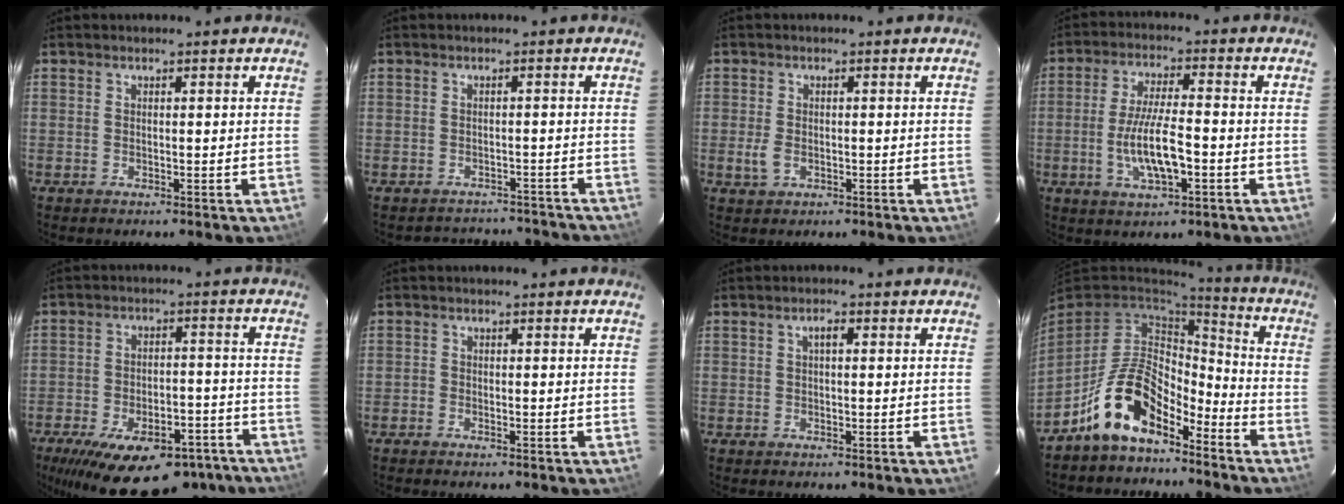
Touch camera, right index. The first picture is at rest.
{"total": 9.9, "force": [-8.8, 4.2, 1.7], "torque": [-0.026, 0.031, -0.100]}
{"total": 2.8, "force": [-0.7, 1.9, 1.9], "torque": [-0.040, -0.002, -0.010]}
{"total": 9.7, "force": [-2.7, 2.7, 8.9], "torque": [-0.177, -0.004, -0.046]}
{"total": 22.3, "force": [-15.8, 9.8, 12.4], "torque": [-0.225, -0.011, -0.206]}
{"total": 0.9, "force": [-0.7, 0.4, 0.2], "torque": [-0.010, 0.002, -0.017]}
{"total": 1.6, "force": [0.4, 0.6, 1.4], "torque": [-0.026, 0.008, 0.005]}
{"total": 13.6, "force": [-9.0, 6.3, 8.0], "torque": [-0.170, 0.020, -0.164]}